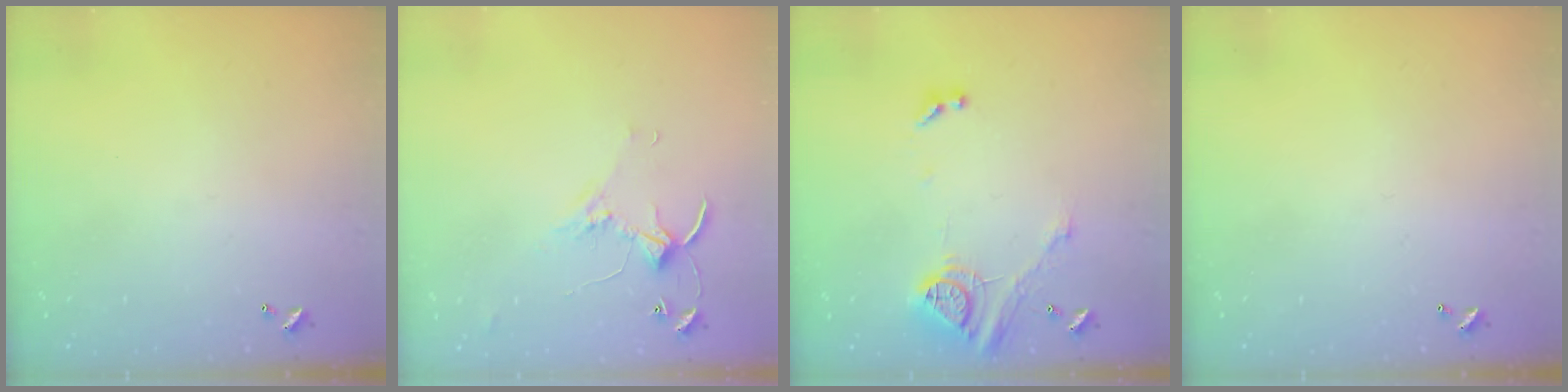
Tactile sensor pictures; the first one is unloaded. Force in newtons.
{"total": 2.8, "press": 2.8, "slide": 0.4}
{"total": 14.1, "press": 14.0, "slide": 1.6}
{"total": 0.0}